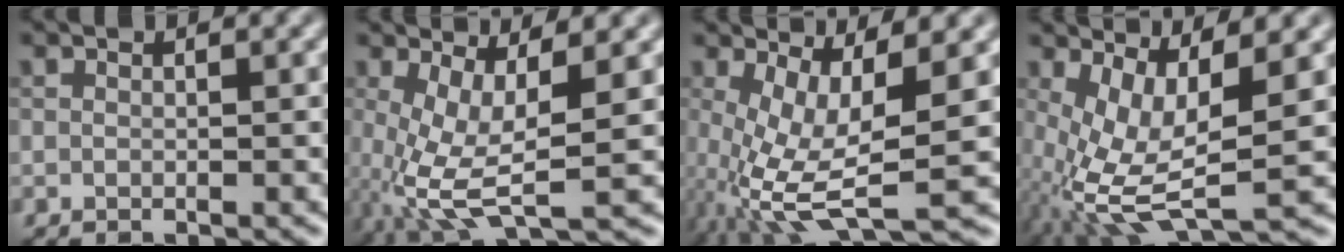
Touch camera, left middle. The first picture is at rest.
{"total": 6.5, "force": [-0.3, 2.1, 6.1], "torque": [-0.135, -0.009, -0.003]}
{"total": 7.7, "force": [-1.0, 2.6, 7.2], "torque": [-0.155, -0.007, -0.016]}
{"total": 8.2, "force": [-0.3, 3.0, 7.6], "torque": [-0.172, -0.009, -0.003]}